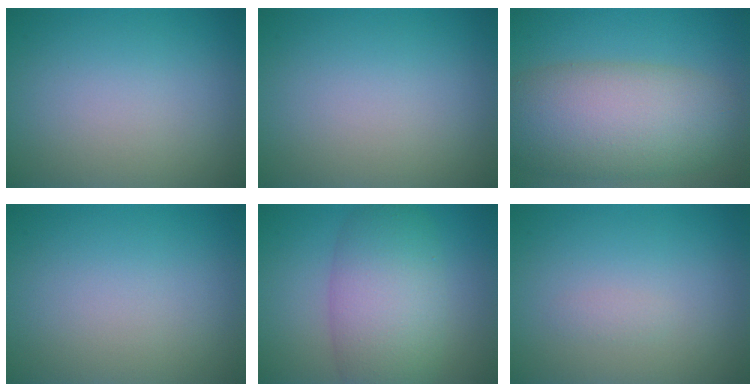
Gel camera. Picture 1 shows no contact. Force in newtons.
{"total": 0.0}
{"total": 10.3, "press": 10.2, "slide": 0.7}
{"total": 0.0}
{"total": 7.5, "press": 7.5, "slide": 0.3}
{"total": 0.6, "press": 0.6, "slide": 0.1}